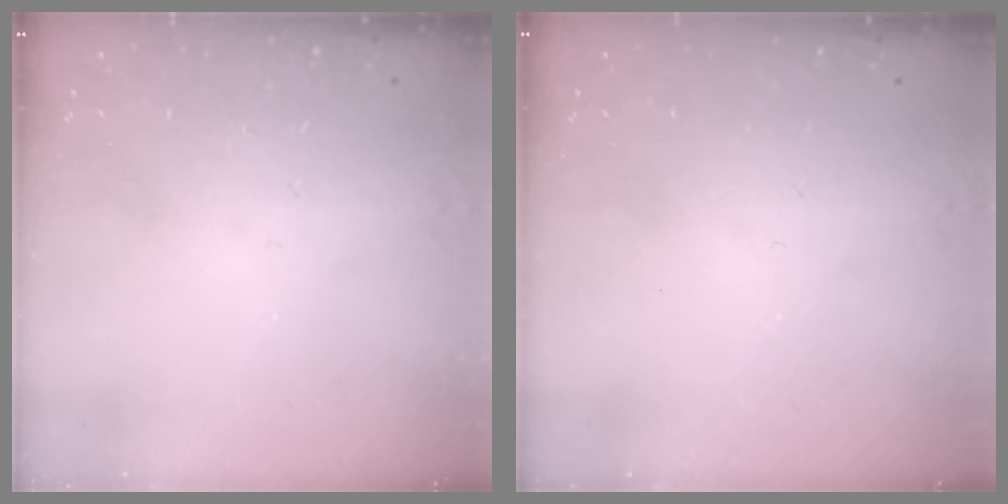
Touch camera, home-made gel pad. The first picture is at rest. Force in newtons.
{"total": 0.0}